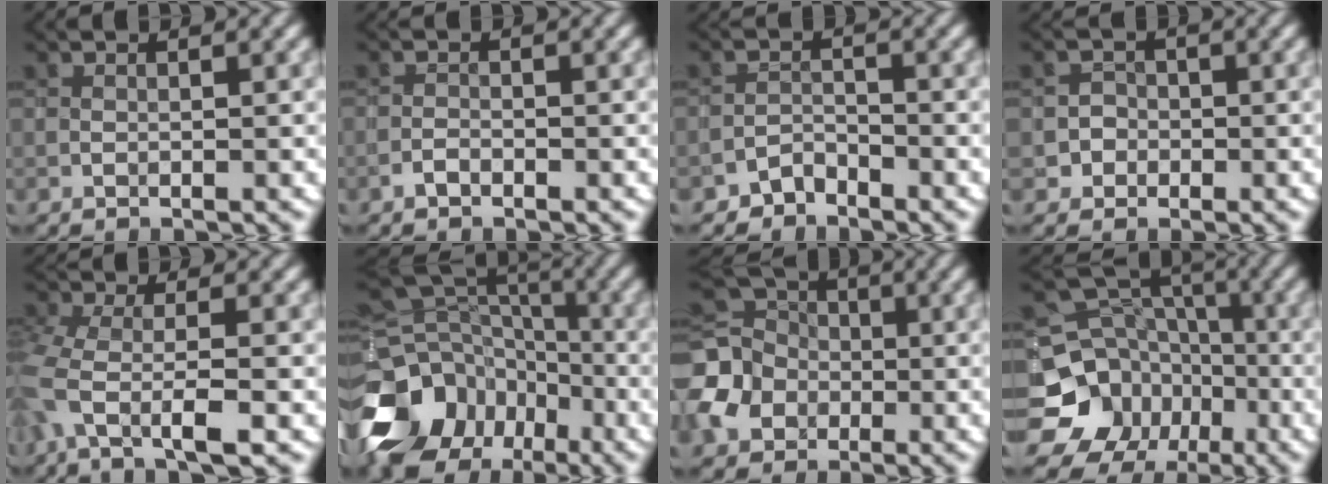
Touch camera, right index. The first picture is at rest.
{"total": 0.7, "force": [-0.5, 0.3, 0.3], "torque": [-0.003, 0.002, -0.012]}
{"total": 1.6, "force": [-1.4, 0.7, 0.0], "torque": [0.006, 0.011, -0.028]}
{"total": 1.7, "force": [-0.4, 1.6, 0.0], "torque": [0.023, 0.007, -0.012]}
{"total": 5.0, "force": [-1.8, 1.8, 4.3], "torque": [-0.096, -0.005, -0.045]}
{"total": 13.8, "force": [-7.7, 10.0, 5.6], "torque": [-0.137, -0.002, -0.133]}
{"total": 6.8, "force": [-1.9, 5.7, 3.2], "torque": [-0.085, 0.000, -0.054]}
{"total": 12.4, "force": [-5.5, 10.5, 3.4], "torque": [-0.077, -0.012, -0.110]}